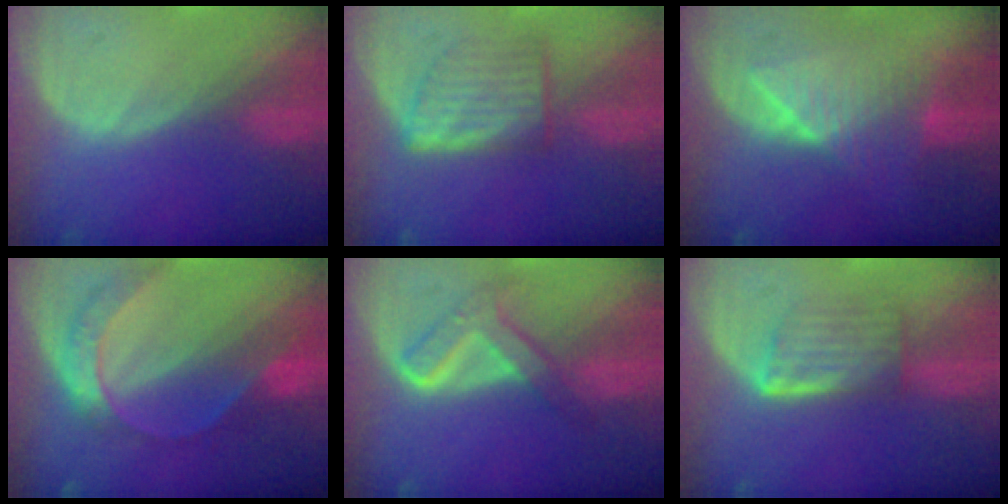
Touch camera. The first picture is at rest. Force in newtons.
{"total": 5.7, "press": 5.6, "slide": 1.0}
{"total": 7.1, "press": 7.0, "slide": 1.1}
{"total": 7.8, "press": 6.5, "slide": 4.2}
{"total": 5.4, "press": 5.4, "slide": 0.1}
{"total": 5.8, "press": 5.0, "slide": 2.9}